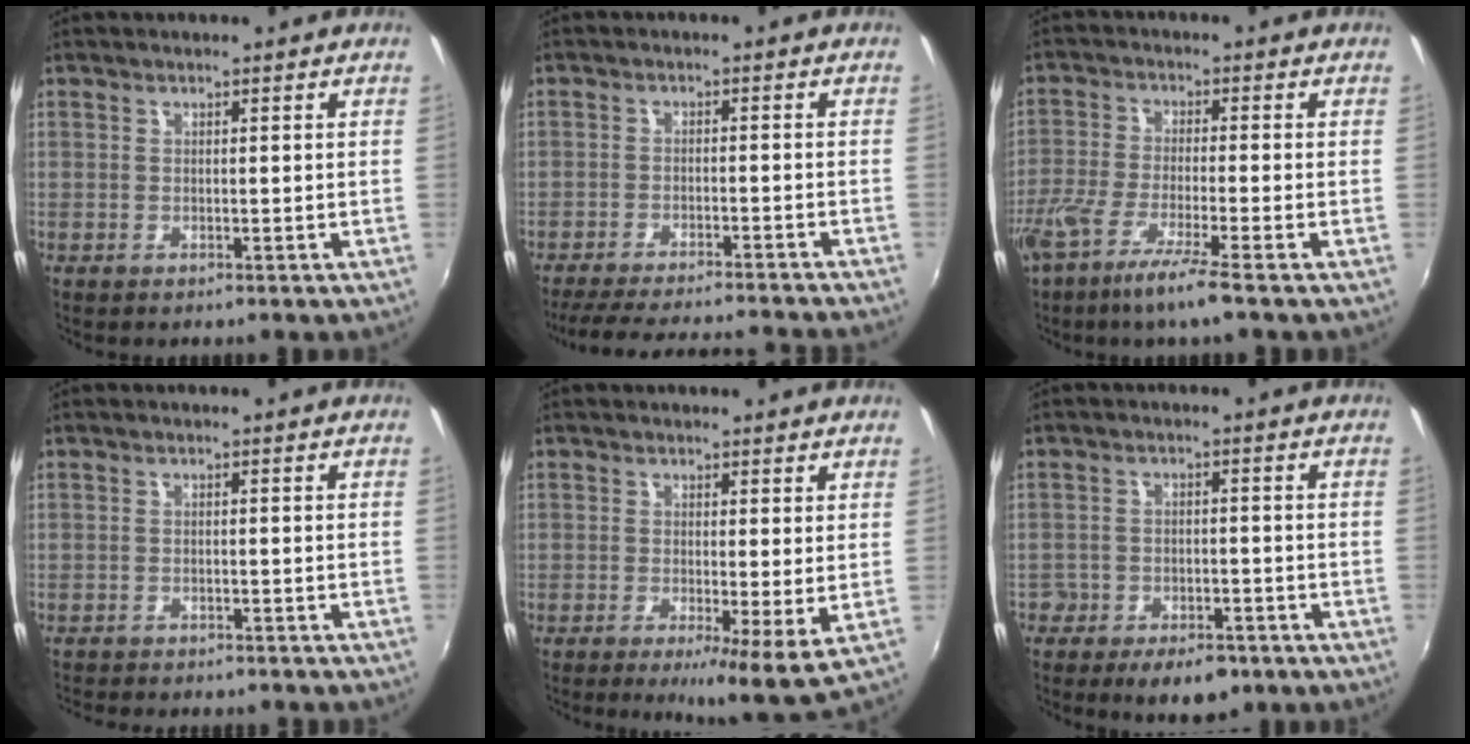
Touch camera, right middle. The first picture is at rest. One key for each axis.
{"total": 15.4, "fx": -14.0, "fy": 0.6, "fz": 6.5, "tx": -0.128, "ty": -0.014, "tz": -0.209}
{"total": 9.4, "fx": -6.6, "fy": -0.3, "fz": 6.8, "tx": -0.146, "ty": -0.030, "tz": -0.123}
{"total": 7.4, "fx": -6.8, "fy": 1.6, "fz": 2.6, "tx": -0.064, "ty": -0.015, "tz": -0.098}
{"total": 6.6, "fx": -0.9, "fy": 0.8, "fz": 6.4, "tx": -0.109, "ty": -0.016, "tz": -0.014}
{"total": 9.7, "fx": -6.8, "fy": 5.1, "fz": 4.5, "tx": -0.111, "ty": -0.007, "tz": -0.100}